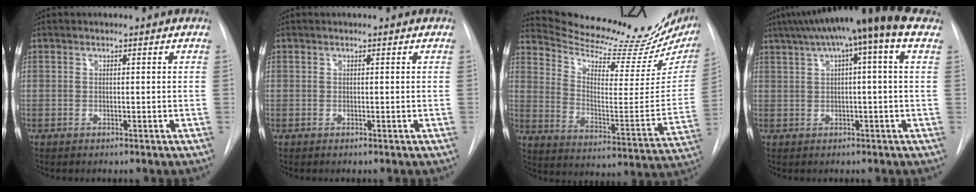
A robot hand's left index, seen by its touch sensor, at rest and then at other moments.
{"total": 0.0}
{"total": 26.7, "force": [24.2, 3.2, 11.0], "torque": [-0.172, -0.100, 0.323]}
{"total": 14.0, "force": [8.4, 0.9, 11.2], "torque": [-0.184, 0.060, 0.116]}